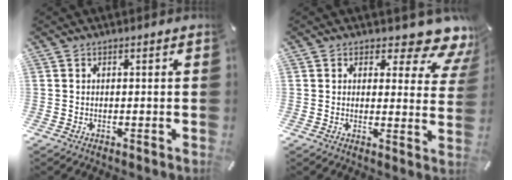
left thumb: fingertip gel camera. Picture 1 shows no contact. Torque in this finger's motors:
{"motor_torque": [1.29, 0.55, 0.21, -0.06, -0.02]}